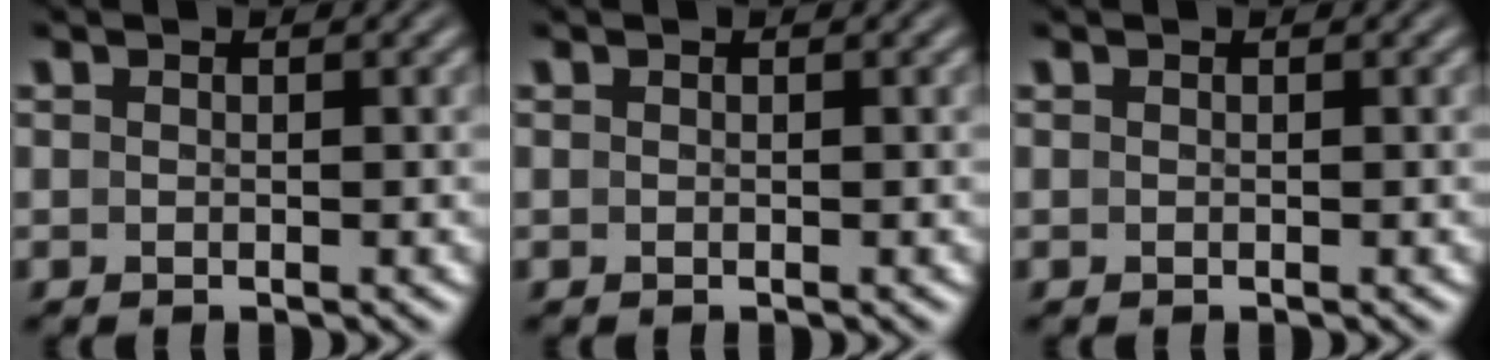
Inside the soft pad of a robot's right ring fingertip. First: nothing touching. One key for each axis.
{"total": 0.0}
{"total": 0.0}